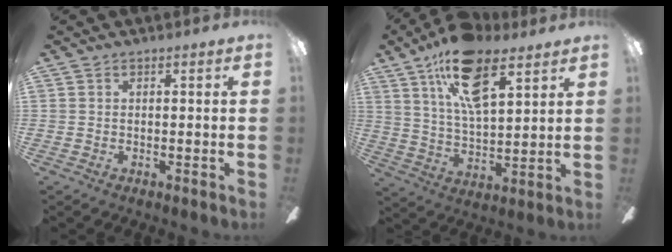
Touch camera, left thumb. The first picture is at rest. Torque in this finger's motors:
{"motor_torque": [0.39, 0.47, 1.79, -0.98, 0.43]}